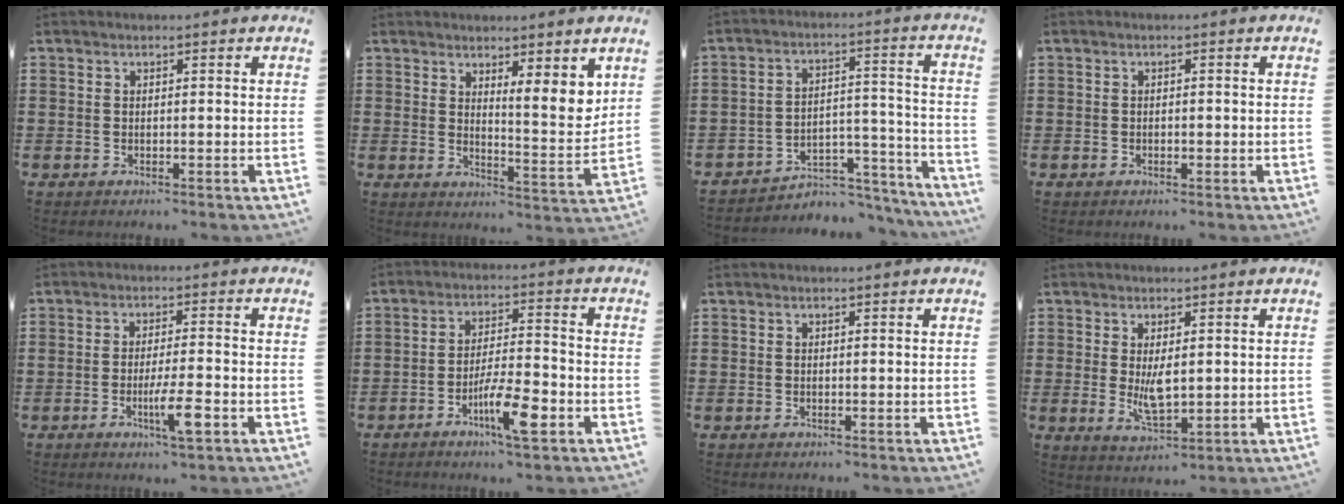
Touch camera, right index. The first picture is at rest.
{"total": 5.7, "force": [4.2, 1.3, 3.7], "torque": [-0.058, -0.023, 0.070]}
{"total": 5.3, "force": [-4.8, 1.8, 1.1], "torque": [-0.019, 0.017, -0.096]}
{"total": 0.5, "force": [-0.3, 0.3, 0.2], "torque": [-0.007, -0.002, -0.005]}
{"total": 5.6, "force": [-2.4, 0.7, 5.0], "torque": [-0.083, -0.008, -0.040]}
{"total": 7.8, "force": [-4.1, 1.7, 6.4], "torque": [-0.112, 0.002, -0.072]}
{"total": 0.0}
{"total": 4.2, "force": [0.3, 1.7, 3.8], "torque": [-0.071, -0.005, 0.003]}